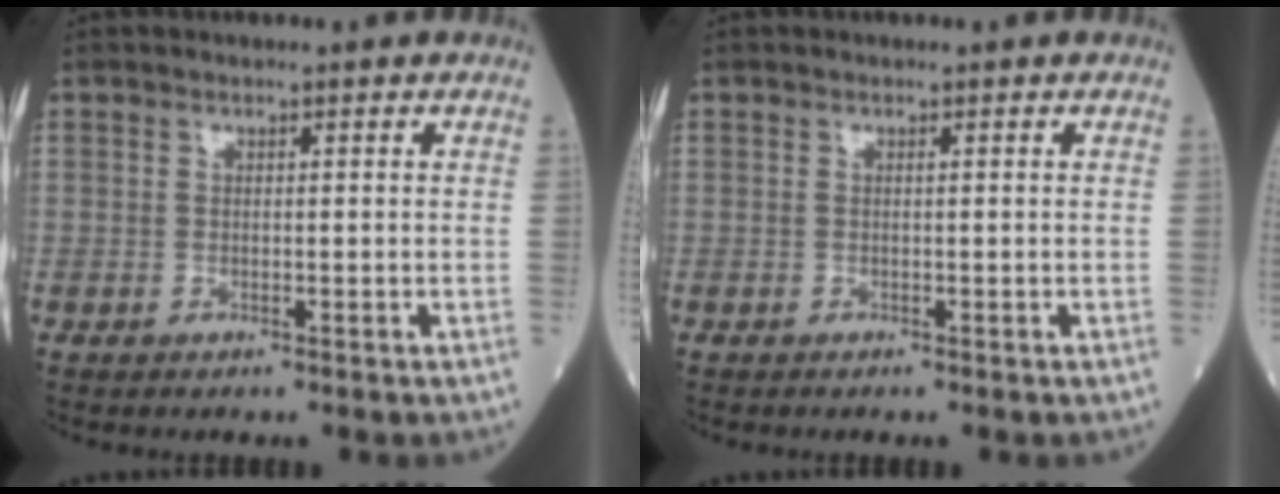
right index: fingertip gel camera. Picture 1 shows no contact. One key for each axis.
{"total": 0.0}